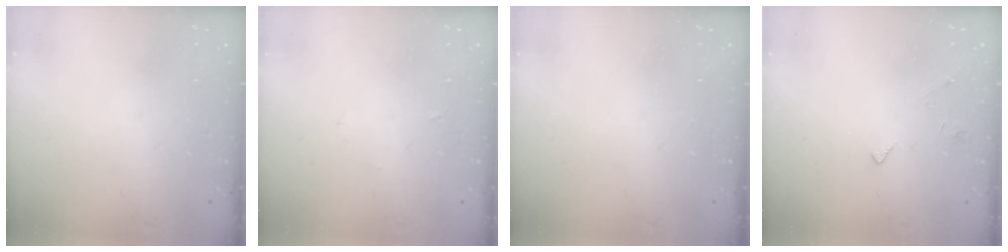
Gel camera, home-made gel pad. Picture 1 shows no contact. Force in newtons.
{"total": 2.5, "press": 2.5, "slide": 0.2}
{"total": 0.0}
{"total": 2.0, "press": 1.9, "slide": 0.4}